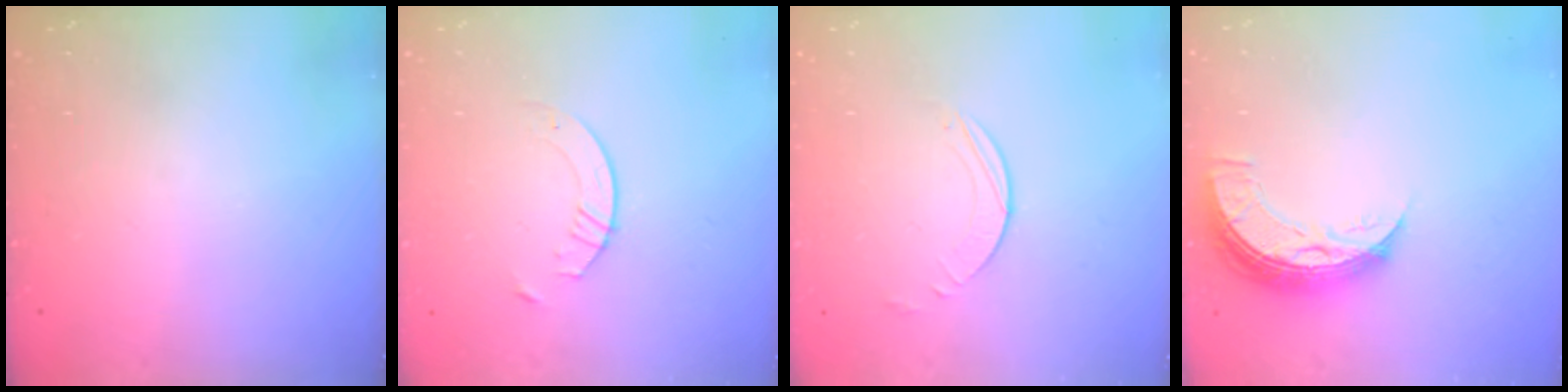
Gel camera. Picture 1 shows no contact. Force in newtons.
{"total": 2.9, "press": 2.9, "slide": 0.3}
{"total": 3.9, "press": 3.9, "slide": 0.3}
{"total": 9.8, "press": 9.8, "slide": 0.7}